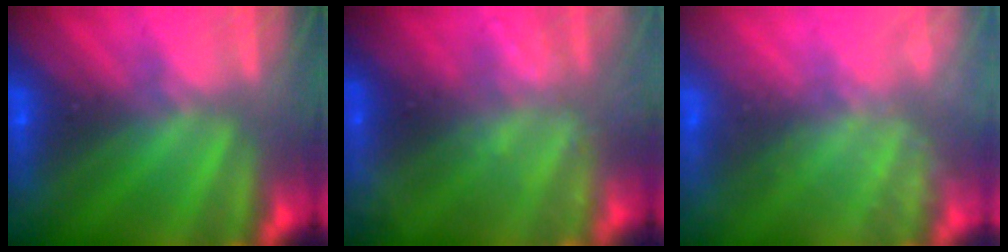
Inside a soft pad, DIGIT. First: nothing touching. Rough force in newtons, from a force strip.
{"total": 2.2}
{"total": 2.4}